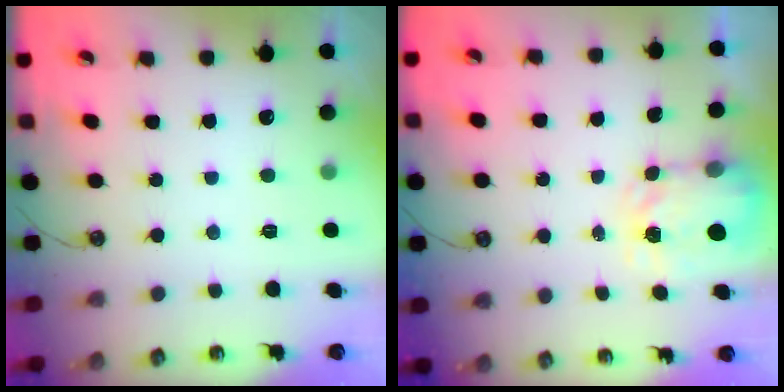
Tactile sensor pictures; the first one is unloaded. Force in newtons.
{"total": 4.0, "press": 3.9, "slide": 0.5}